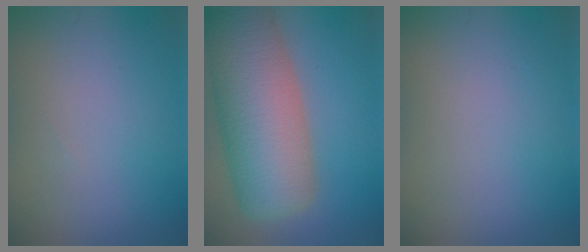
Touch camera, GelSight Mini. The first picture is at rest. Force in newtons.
{"total": 12.7, "press": 12.7, "slide": 1.0}
{"total": 0.0}